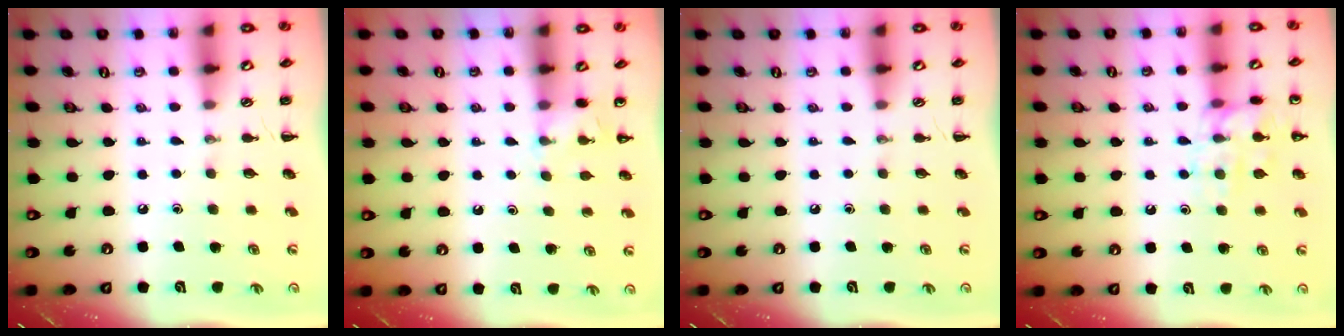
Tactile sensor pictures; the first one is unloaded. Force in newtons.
{"total": 5.0, "press": 4.7, "slide": 1.6}
{"total": 0.0}
{"total": 12.8, "press": 12.8, "slide": 1.0}